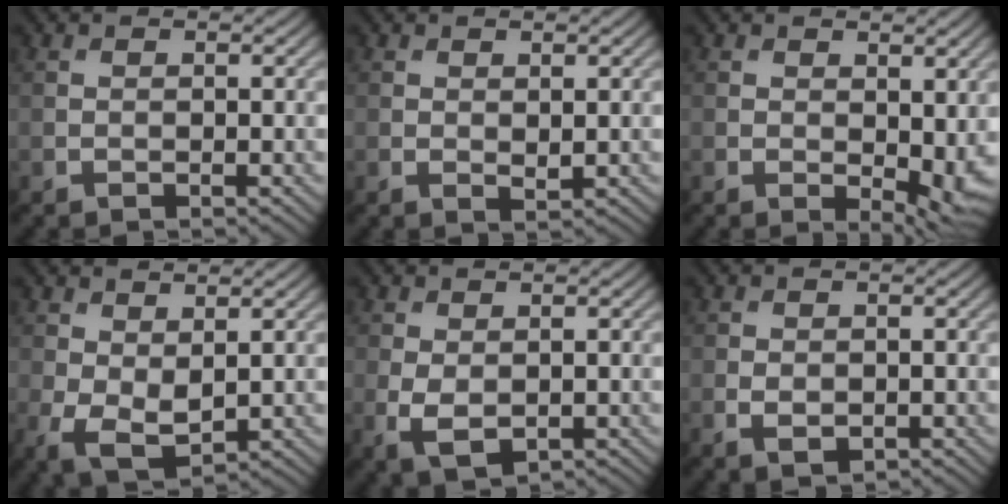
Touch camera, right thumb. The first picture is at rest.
{"total": 1.1, "force": [0.5, 0.5, 0.8], "torque": [-0.015, -0.006, 0.011]}
{"total": 4.8, "force": [0.1, 2.5, 4.1], "torque": [-0.058, -0.013, 0.007]}
{"total": 5.0, "force": [0.0, 3.0, 4.0], "torque": [-0.101, -0.011, 0.006]}
{"total": 3.7, "force": [-0.6, 2.2, 2.9], "torque": [-0.074, -0.012, -0.006]}
{"total": 2.1, "force": [-0.6, 1.4, 1.5], "torque": [-0.029, -0.008, -0.008]}